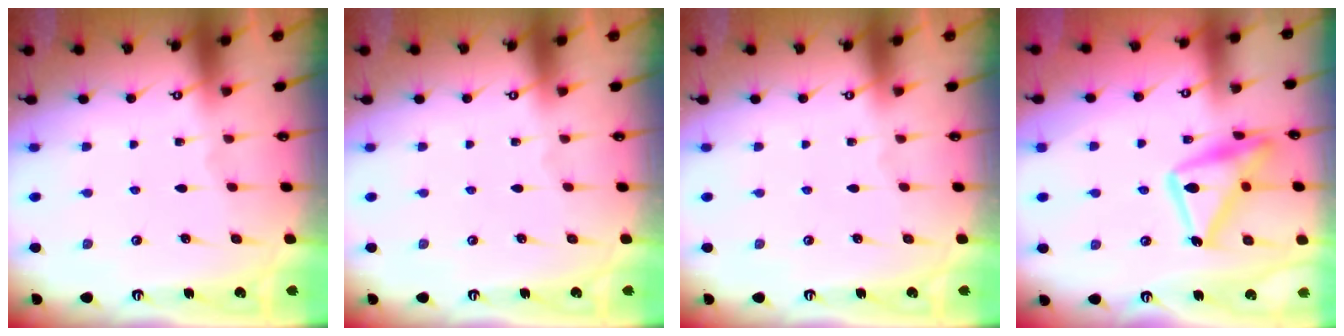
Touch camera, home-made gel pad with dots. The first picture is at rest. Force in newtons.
{"total": 0.0}
{"total": 0.0}
{"total": 18.9, "press": 18.9, "slide": 1.2}